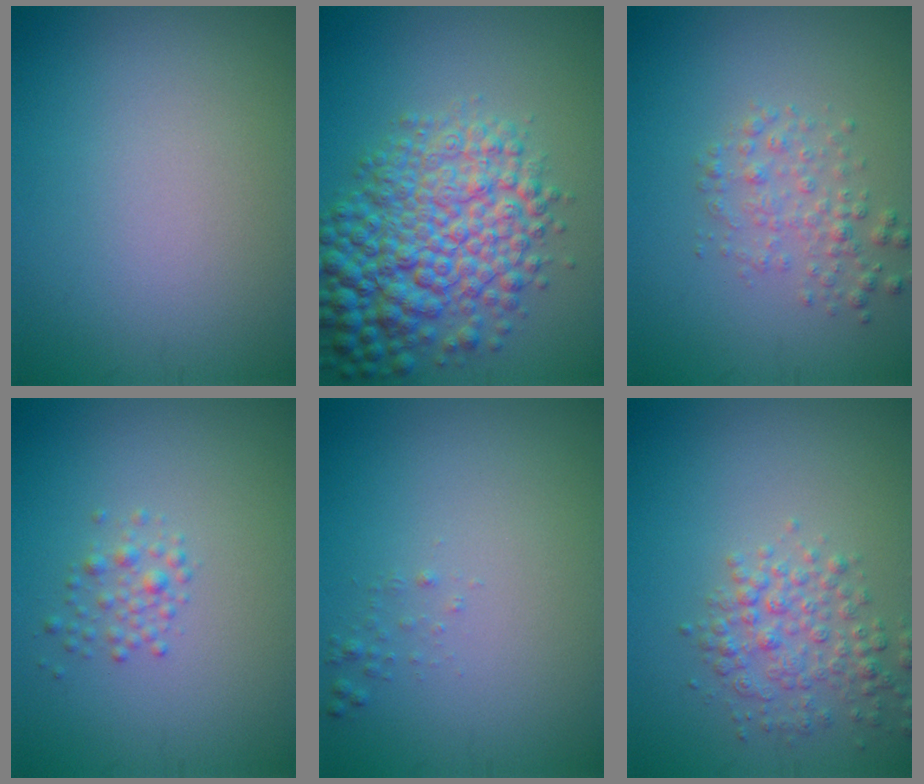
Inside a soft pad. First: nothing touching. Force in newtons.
{"total": 9.0, "press": 9.0, "slide": 0.2}
{"total": 2.3, "press": 2.3, "slide": 0.0}
{"total": 1.4, "press": 1.4, "slide": 0.0}
{"total": 0.6, "press": 0.6, "slide": 0.0}
{"total": 3.1, "press": 3.1, "slide": 0.1}